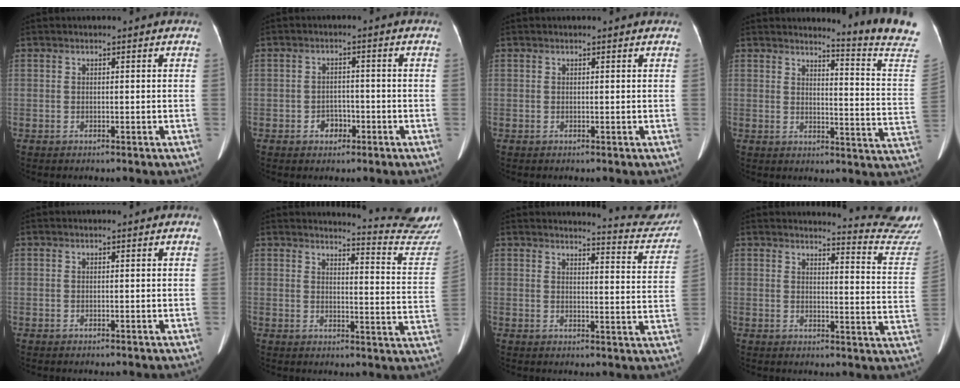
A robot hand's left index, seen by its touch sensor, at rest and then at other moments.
{"total": 2.7, "force": [-1.3, 2.0, 1.2], "torque": [-0.017, 0.007, -0.017]}
{"total": 0.8, "force": [0.8, 0.1, 0.1], "torque": [-0.008, 0.002, 0.006]}
{"total": 12.6, "force": [12.0, -2.9, 2.8], "torque": [-0.042, -0.118, 0.129]}
{"total": 0.0}
{"total": 14.8, "force": [14.7, -1.9, 0.6], "torque": [-0.004, -0.137, 0.144]}
{"total": 11.8, "force": [11.8, 0.4, 0.9], "torque": [0.004, -0.081, 0.109]}
{"total": 13.2, "force": [13.1, -2.0, -0.2], "torque": [0.002, -0.135, 0.128]}